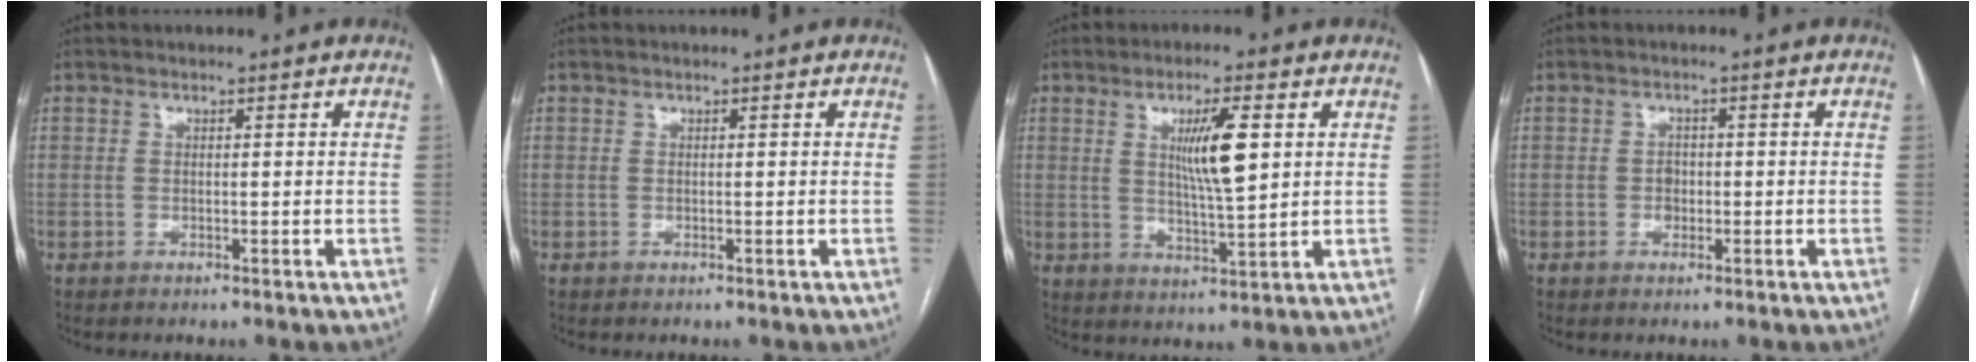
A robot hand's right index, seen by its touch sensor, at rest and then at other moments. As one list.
[{"total": 0.0}, {"total": 7.6, "force": [2.1, 0.7, 7.3], "torque": [-0.126, -0.006, 0.037]}, {"total": 1.7, "force": [-0.5, 1.3, 0.9], "torque": [-0.012, 0.006, -0.007]}]